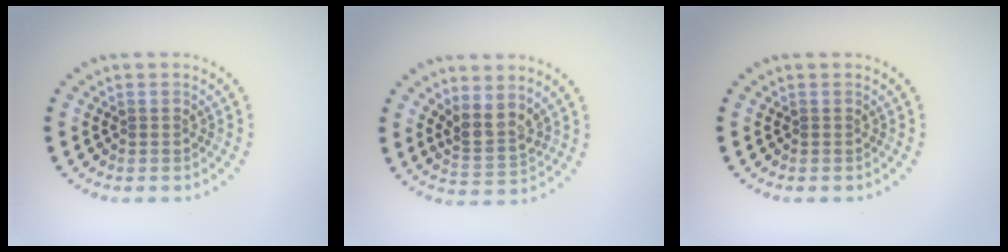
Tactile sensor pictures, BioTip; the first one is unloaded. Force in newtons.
{"total": 2.7, "press": 2.2, "slide": 1.6}
{"total": 0.0}